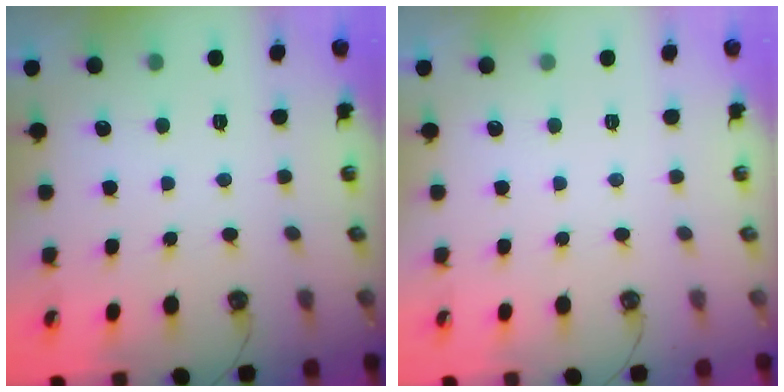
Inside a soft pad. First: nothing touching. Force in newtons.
{"total": 0.0}